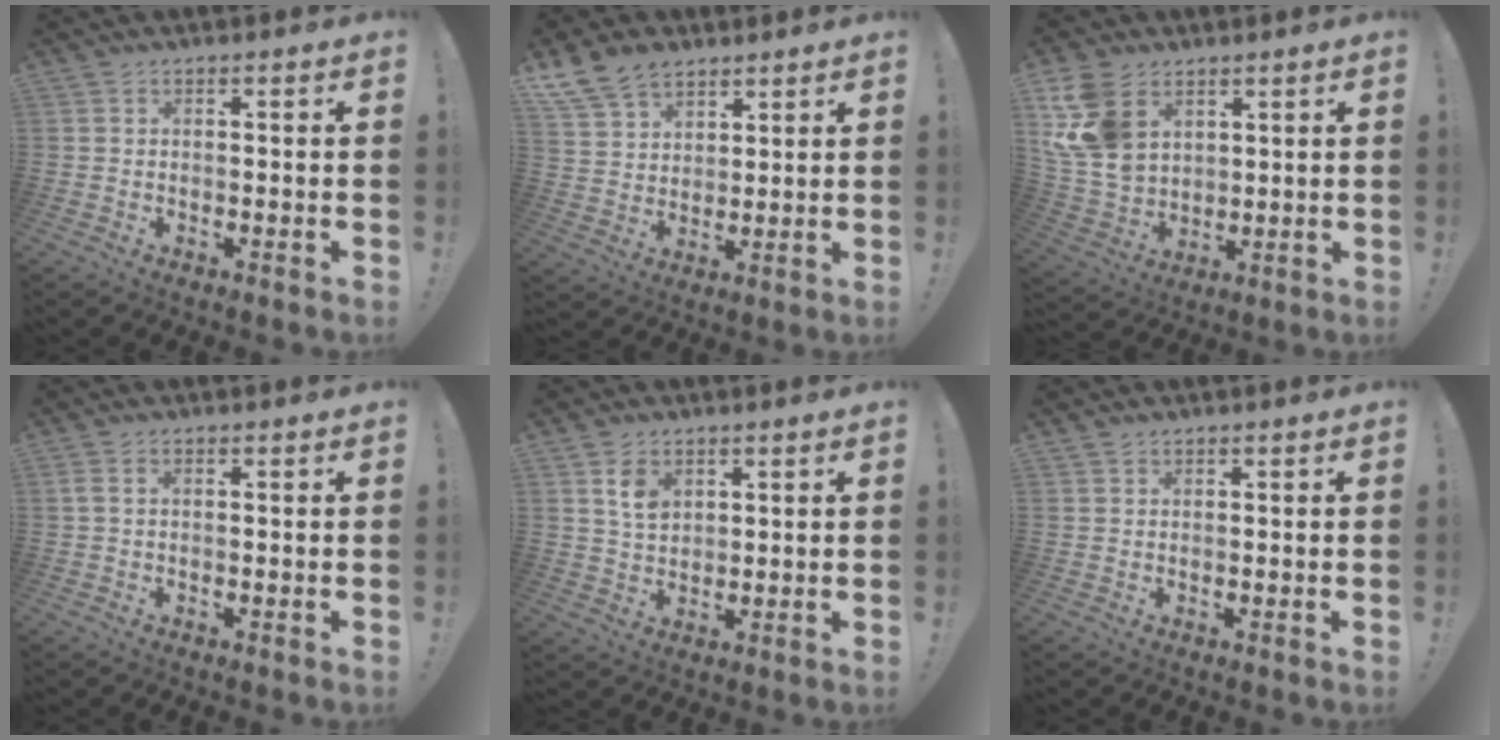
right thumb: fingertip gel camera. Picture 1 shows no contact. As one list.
[{"total": 11.5, "force": [8.1, 7.2, 3.8], "torque": [-0.076, -0.045, 0.162]}, {"total": 15.3, "force": [6.8, 10.6, 8.7], "torque": [-0.182, -0.029, 0.134]}, {"total": 1.5, "force": [0.4, 0.8, 1.2], "torque": [-0.019, 0.001, 0.006]}, {"total": 6.1, "force": [2.8, 4.2, 3.3], "torque": [-0.045, -0.011, 0.051]}, {"total": 0.9, "force": [0.8, 0.4, 0.1], "torque": [0.002, -0.003, 0.015]}]